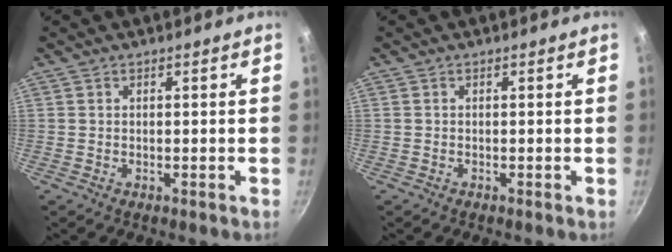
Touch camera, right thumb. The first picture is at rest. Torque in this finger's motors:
{"motor_torque": [2.64, 2.37, 0.22, -0.16, 0.11]}